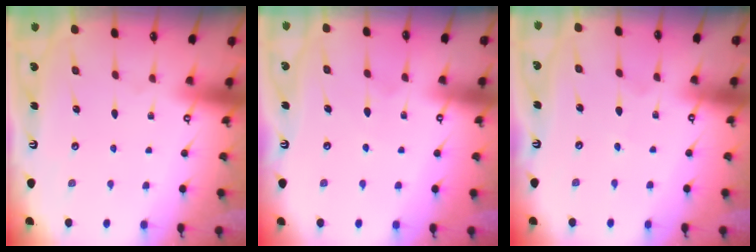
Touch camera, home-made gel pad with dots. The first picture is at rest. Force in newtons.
{"total": 4.3, "press": 4.2, "slide": 0.4}
{"total": 2.6, "press": 2.6, "slide": 0.3}